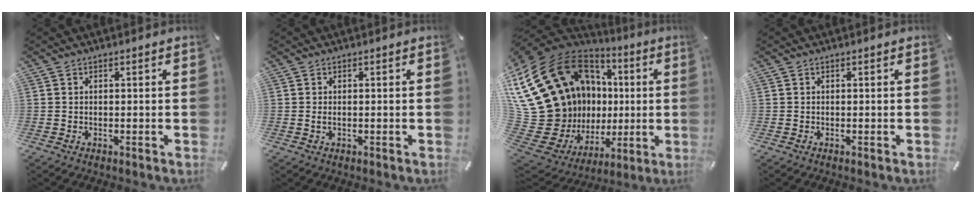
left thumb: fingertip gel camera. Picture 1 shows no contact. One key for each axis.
{"total": 1.0, "fx": 0.0, "fy": 0.5, "fz": 0.9, "tx": -0.017, "ty": 0.001, "tz": -0.001}
{"total": 29.5, "fx": 4.3, "fy": 22.2, "fz": 19.0, "tx": -0.351, "ty": -0.076, "tz": 0.156}
{"total": 0.0}